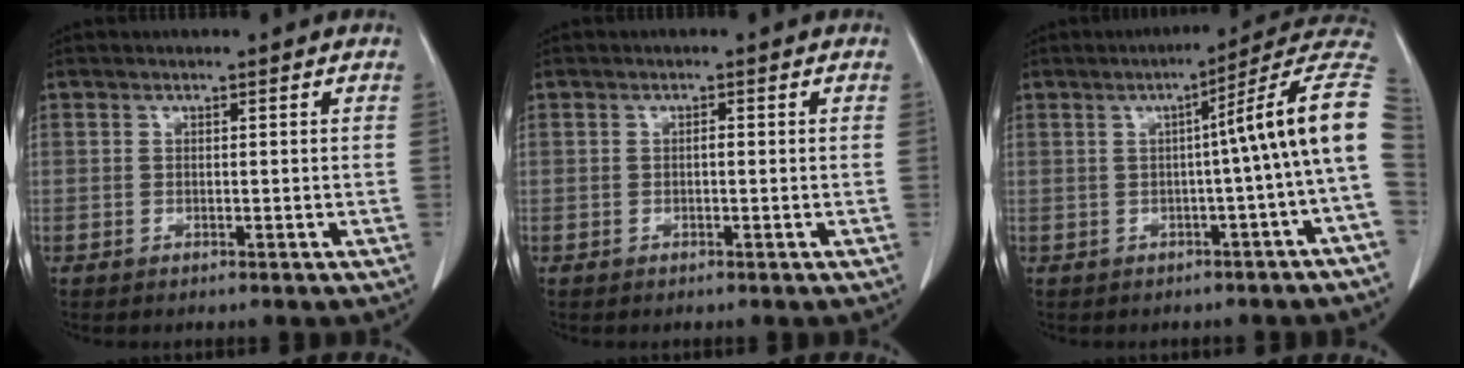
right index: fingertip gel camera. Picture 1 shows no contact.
{"total": 0.6, "force": [-0.1, 0.2, 0.5], "torque": [-0.011, 0.001, -0.002]}
{"total": 11.1, "force": [0.1, -1.7, 10.9], "torque": [-0.125, 0.029, -0.008]}